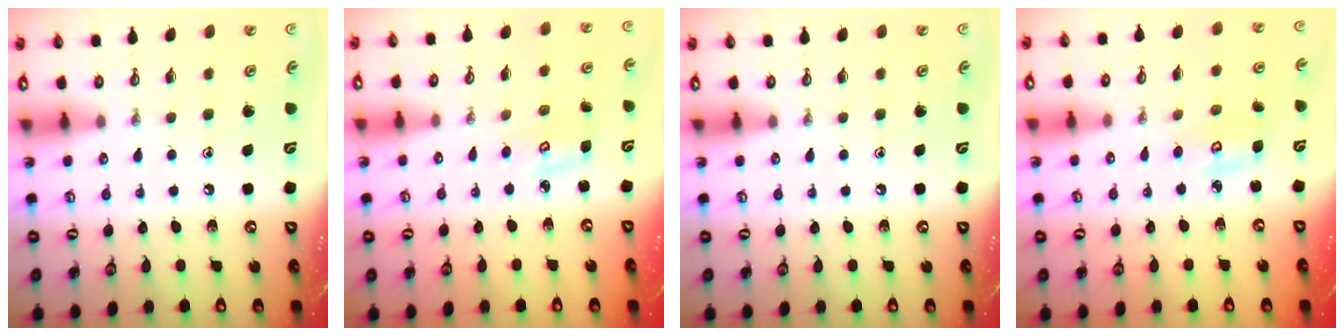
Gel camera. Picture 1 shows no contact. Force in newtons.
{"total": 2.8, "press": 2.8, "slide": 0.1}
{"total": 0.0}
{"total": 3.8, "press": 3.8, "slide": 0.1}